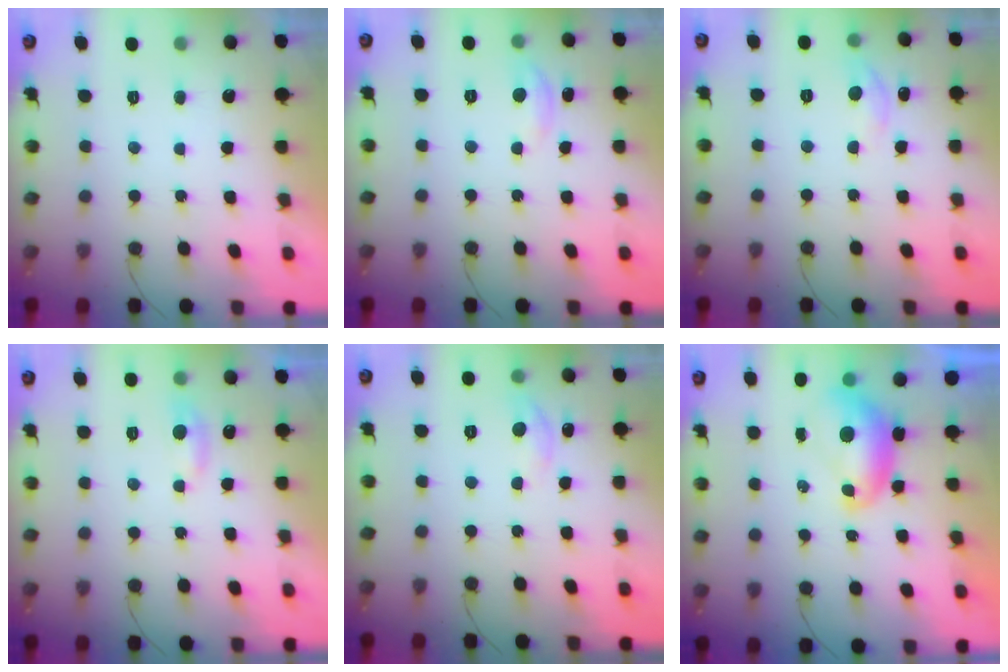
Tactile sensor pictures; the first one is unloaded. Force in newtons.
{"total": 2.9, "press": 2.9, "slide": 0.2}
{"total": 5.9, "press": 5.9, "slide": 0.7}
{"total": 5.2, "press": 5.2, "slide": 0.8}
{"total": 5.9, "press": 5.9, "slide": 0.7}
{"total": 8.4, "press": 8.3, "slide": 0.6}